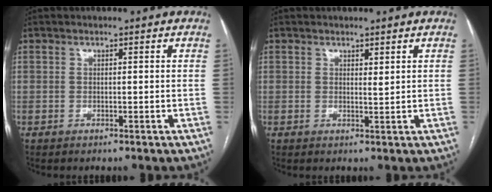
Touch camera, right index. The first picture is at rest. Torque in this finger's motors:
{"motor_torque": [-0.11, 0.23, -0.01, 0.00]}